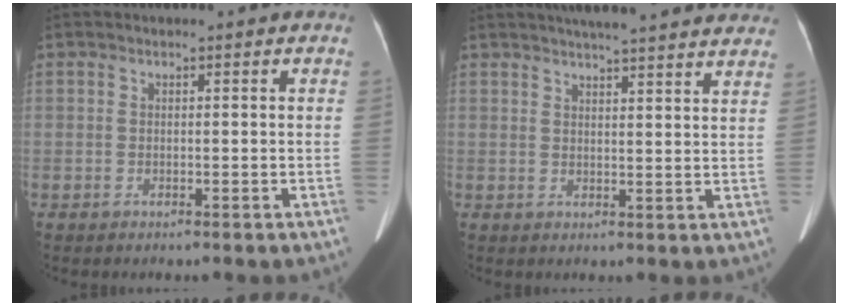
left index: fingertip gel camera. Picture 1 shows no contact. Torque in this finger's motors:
{"motor_torque": [0.57, -0.88, 0.05, 0.09]}